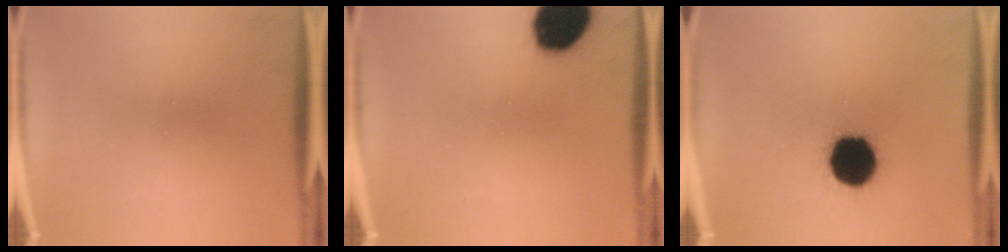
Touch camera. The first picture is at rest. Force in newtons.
{"total": 15.0}
{"total": 18.7}